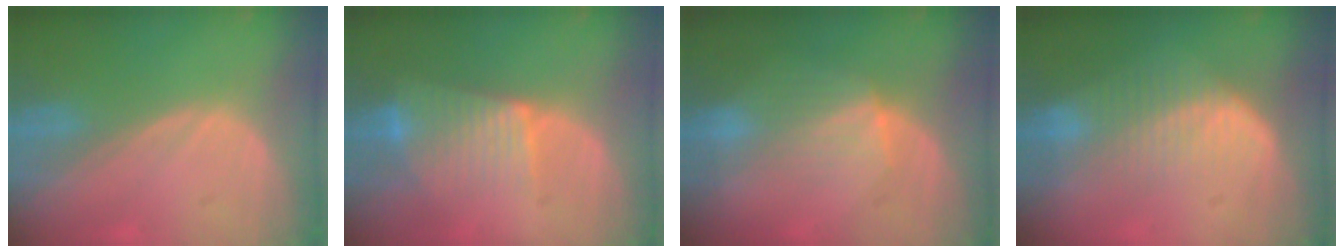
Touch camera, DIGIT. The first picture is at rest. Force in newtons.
{"total": 7.5, "press": 6.6, "slide": 3.6}
{"total": 4.6, "press": 4.4, "slide": 1.1}
{"total": 7.2, "press": 6.7, "slide": 2.7}